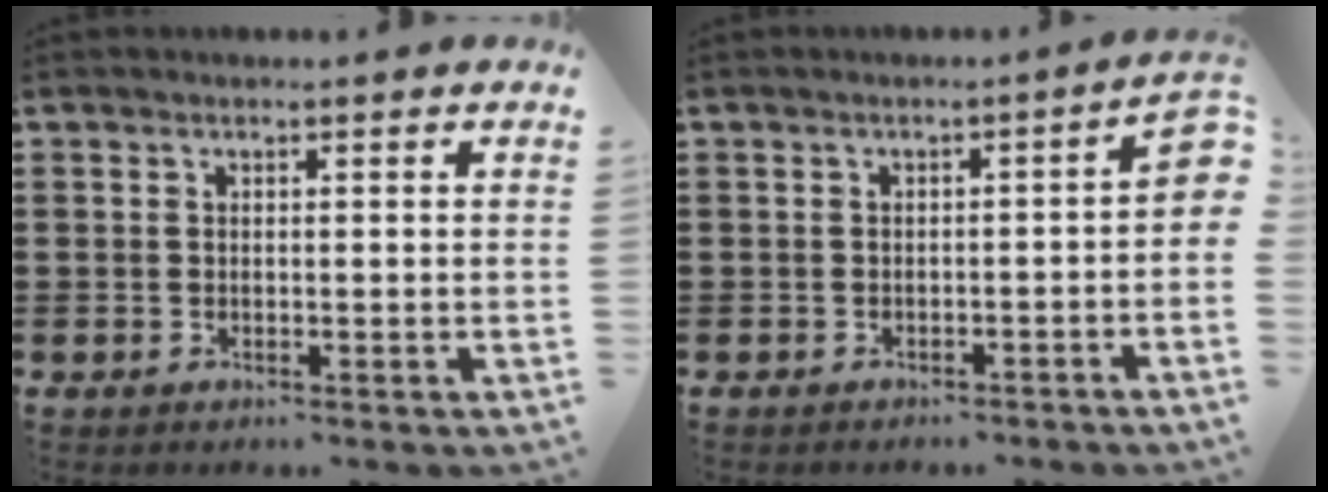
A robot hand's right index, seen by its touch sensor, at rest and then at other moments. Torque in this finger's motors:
{"motor_torque": [0.26, 0.23, 0.39, 0.02]}